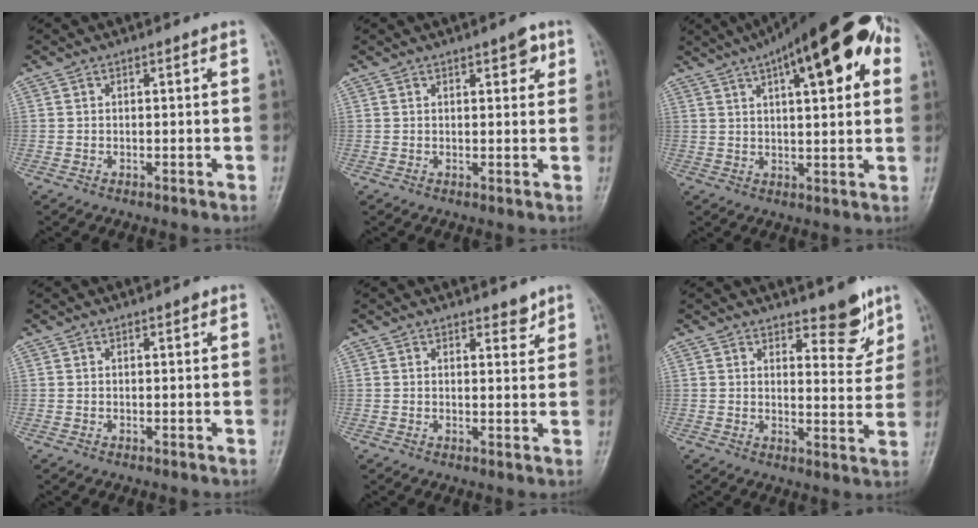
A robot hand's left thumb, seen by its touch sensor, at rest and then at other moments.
{"total": 3.5, "force": [1.8, 1.6, 2.6], "torque": [-0.014, -0.003, 0.018]}
{"total": 20.8, "force": [8.7, 7.1, 17.5], "torque": [-0.236, 0.024, 0.121]}
{"total": 0.9, "force": [0.5, 0.5, 0.5], "torque": [0.001, 0.000, 0.003]}
{"total": 2.8, "force": [2.1, 1.3, 1.1], "torque": [0.004, -0.014, 0.030]}
{"total": 7.3, "force": [5.3, 3.0, 4.1], "torque": [-0.023, -0.040, 0.073]}